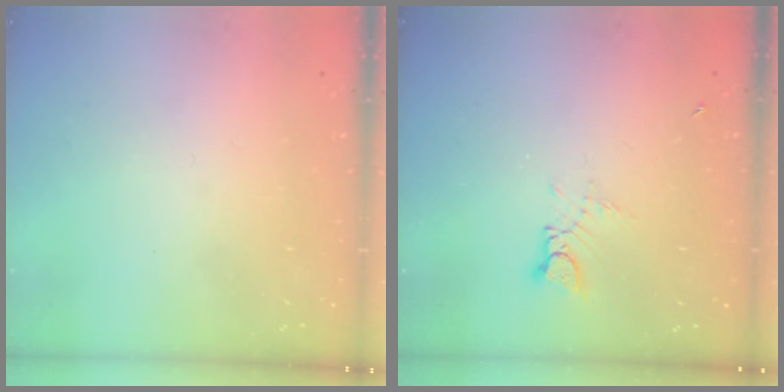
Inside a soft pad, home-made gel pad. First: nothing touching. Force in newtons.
{"total": 3.2, "press": 3.2, "slide": 0.2}